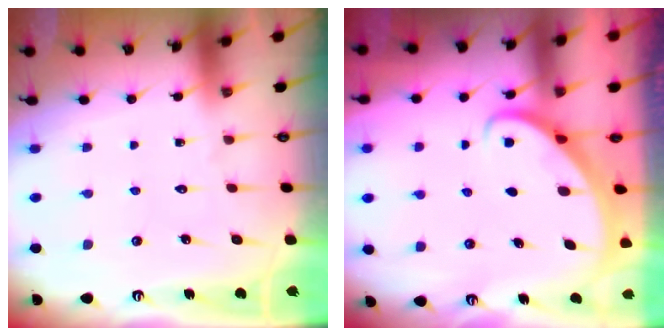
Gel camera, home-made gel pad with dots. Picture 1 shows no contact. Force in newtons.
{"total": 2.8, "press": 2.8, "slide": 0.2}